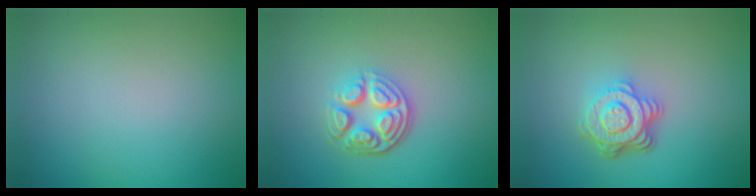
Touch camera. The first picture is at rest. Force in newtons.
{"total": 4.7, "press": 3.4, "slide": 3.1}
{"total": 4.7, "press": 3.4, "slide": 3.3}